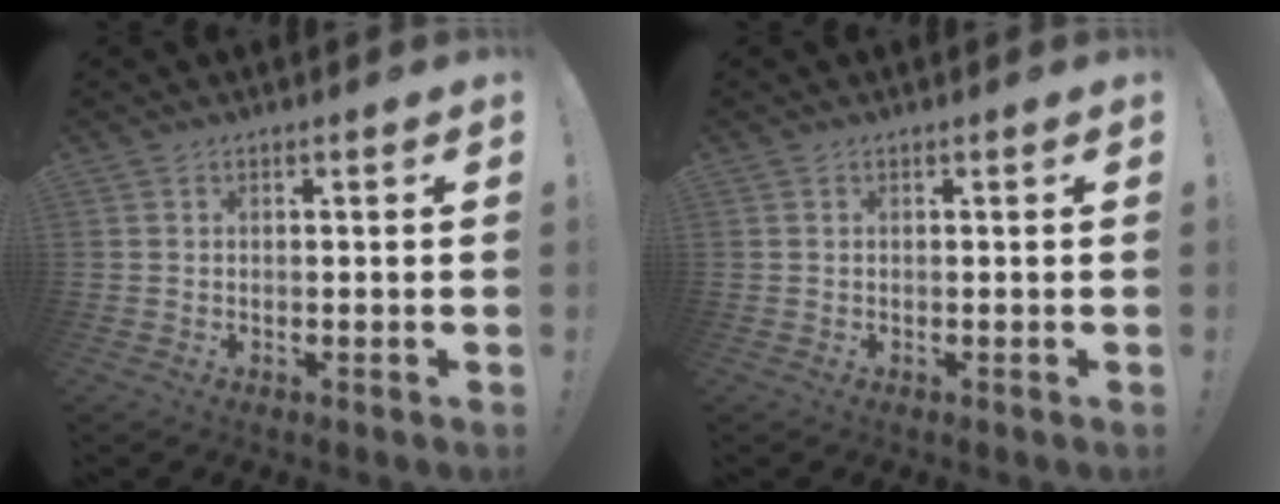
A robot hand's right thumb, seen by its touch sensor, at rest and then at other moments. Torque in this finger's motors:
{"motor_torque": [-0.02, 0.02, 0.00, 0.00, 0.00]}